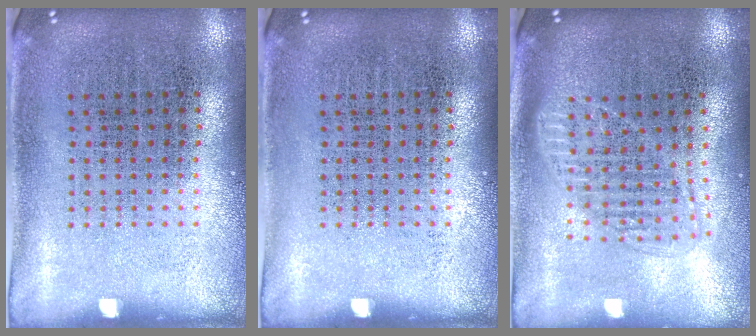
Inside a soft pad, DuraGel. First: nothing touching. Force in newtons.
{"total": 0.0}
{"total": 1.6, "press": 1.3, "slide": 0.8}